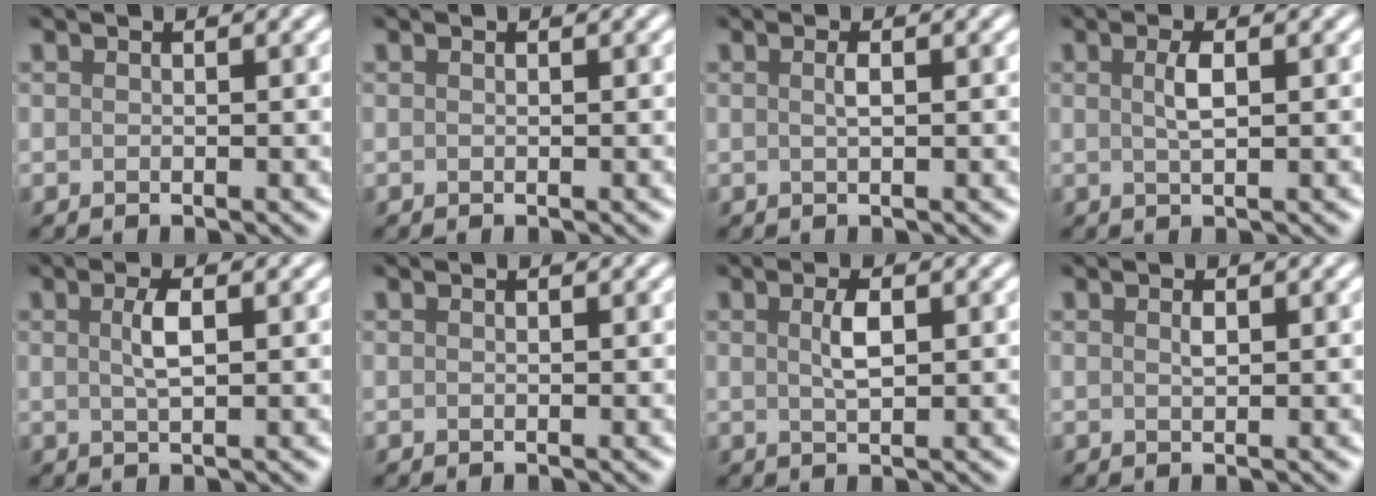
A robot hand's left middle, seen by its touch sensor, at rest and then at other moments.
{"total": 0.0}
{"total": 0.9, "force": [0.2, 0.2, 0.9], "torque": [-0.018, 0.004, 0.002]}
{"total": 1.8, "force": [0.5, 0.5, 1.7], "torque": [-0.033, 0.002, 0.009]}
{"total": 2.1, "force": [0.5, 0.5, 2.0], "torque": [-0.039, 0.003, 0.009]}
{"total": 0.0}
{"total": 2.1, "force": [0.5, 0.6, 1.9], "torque": [-0.039, 0.001, 0.010]}
{"total": 0.7, "force": [0.3, 0.3, 0.6], "torque": [-0.013, 0.001, 0.006]}